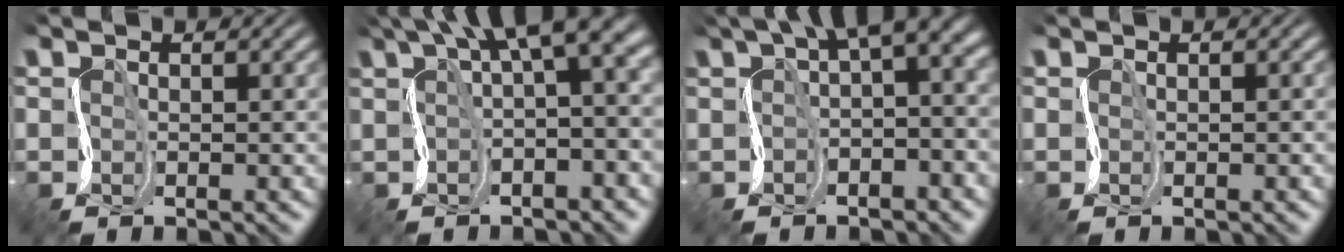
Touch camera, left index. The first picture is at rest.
{"total": 9.3, "force": [3.8, 3.0, 8.0], "torque": [-0.109, 0.024, 0.060]}
{"total": 7.3, "force": [1.8, 3.2, 6.3], "torque": [-0.082, 0.007, 0.023]}
{"total": 0.0}